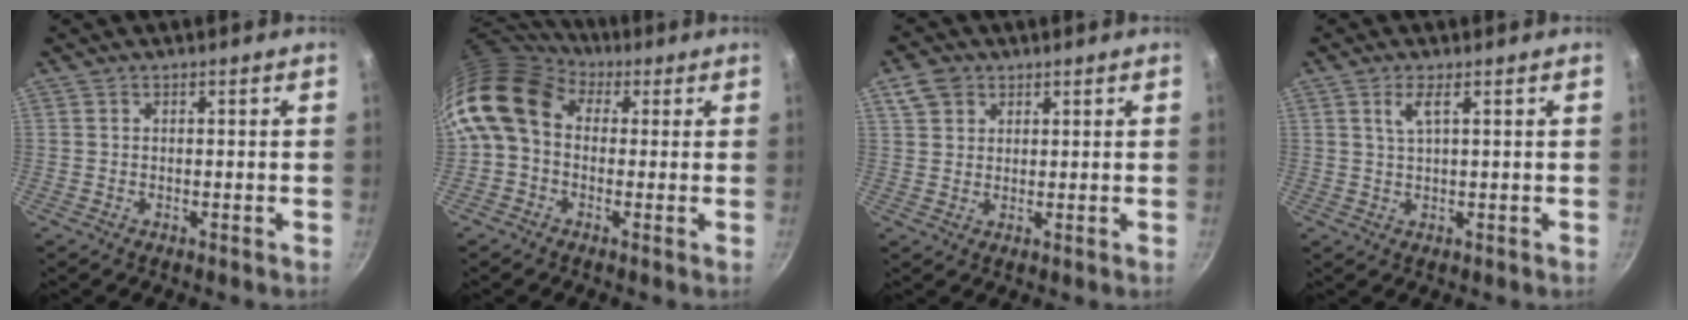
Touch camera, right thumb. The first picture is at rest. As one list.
[{"total": 11.5, "force": [2.0, 8.8, 7.1], "torque": [-0.120, 0.015, 0.013]}, {"total": 4.8, "force": [2.5, 3.7, 1.9], "torque": [-0.021, -0.001, 0.043]}, {"total": 3.0, "force": [1.2, 0.7, 2.6], "torque": [-0.056, 0.001, 0.029]}]